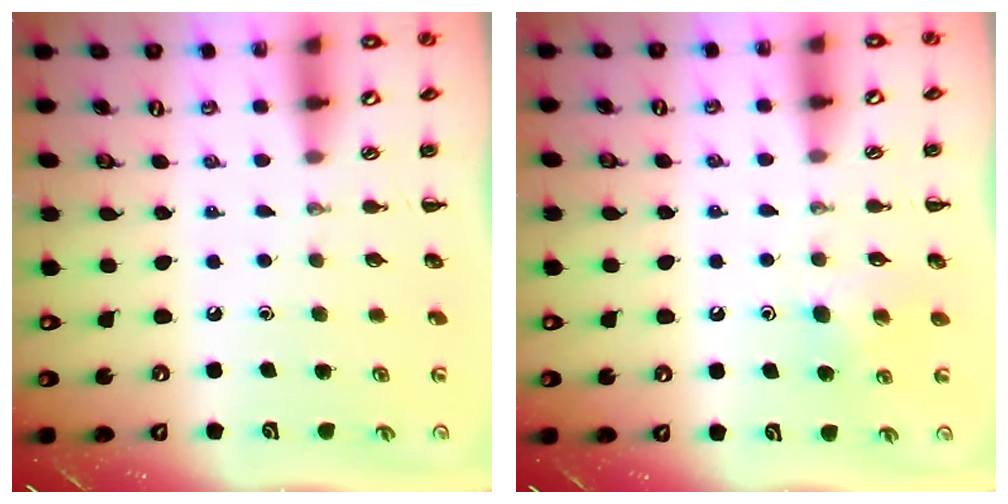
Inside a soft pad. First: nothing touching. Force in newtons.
{"total": 4.9, "press": 4.7, "slide": 1.4}